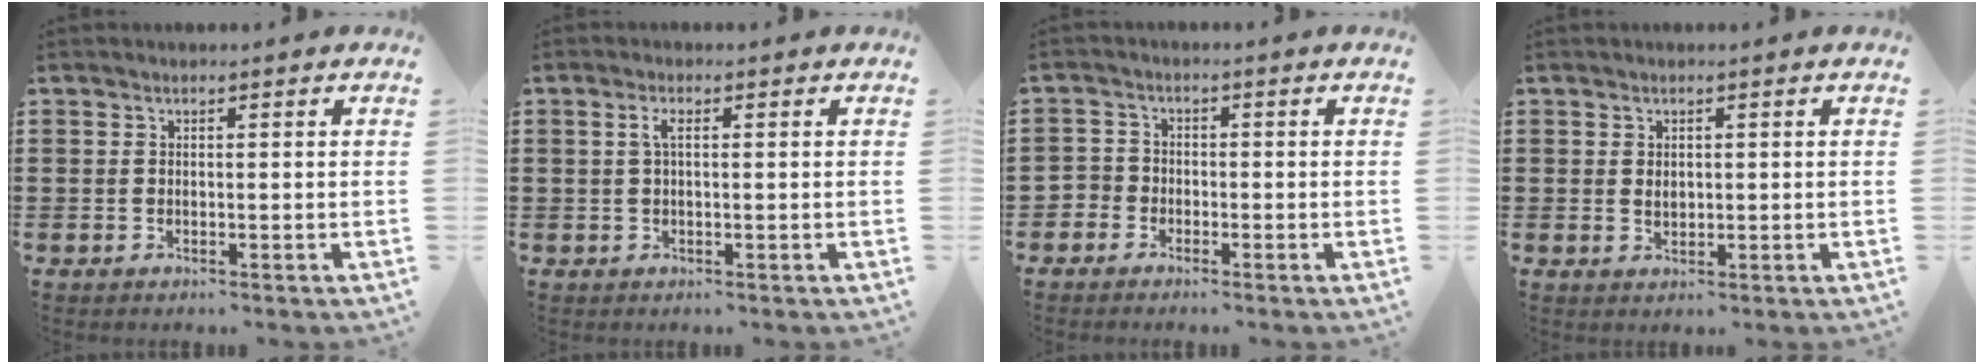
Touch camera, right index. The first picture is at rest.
{"total": 1.9, "force": [0.4, 0.6, 1.8], "torque": [-0.037, 0.005, 0.004]}
{"total": 2.5, "force": [-1.8, 1.7, -0.2], "torque": [-0.008, 0.004, -0.043]}
{"total": 1.3, "force": [0.4, 0.9, 0.9], "torque": [-0.019, 0.006, 0.006]}